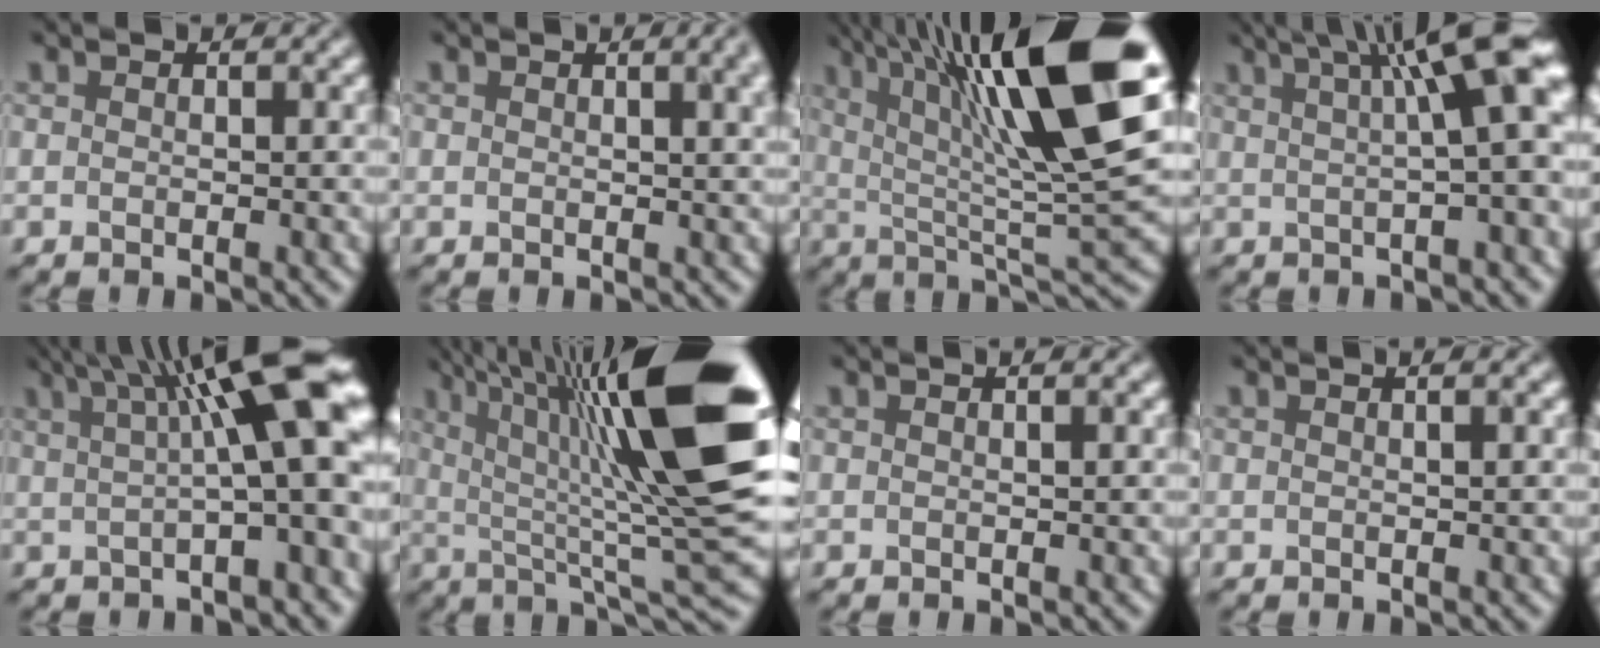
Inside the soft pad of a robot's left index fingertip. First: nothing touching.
{"total": 4.8, "force": [1.9, 2.3, 3.8], "torque": [-0.016, 0.024, 0.010]}
{"total": 15.4, "force": [5.4, 3.3, 14.0], "torque": [-0.215, 0.012, 0.094]}
{"total": 9.0, "force": [2.6, 2.0, 8.4], "torque": [-0.085, 0.023, 0.043]}
{"total": 11.5, "force": [3.1, 2.6, 10.8], "torque": [-0.126, 0.011, 0.047]}
{"total": 17.0, "force": [4.6, 3.5, 16.0], "torque": [-0.234, 0.016, 0.091]}
{"total": 2.4, "force": [1.1, 1.3, 1.7], "torque": [0.007, 0.014, -0.011]}
{"total": 3.1, "force": [1.4, 1.7, 2.2], "torque": [0.004, 0.026, -0.007]}